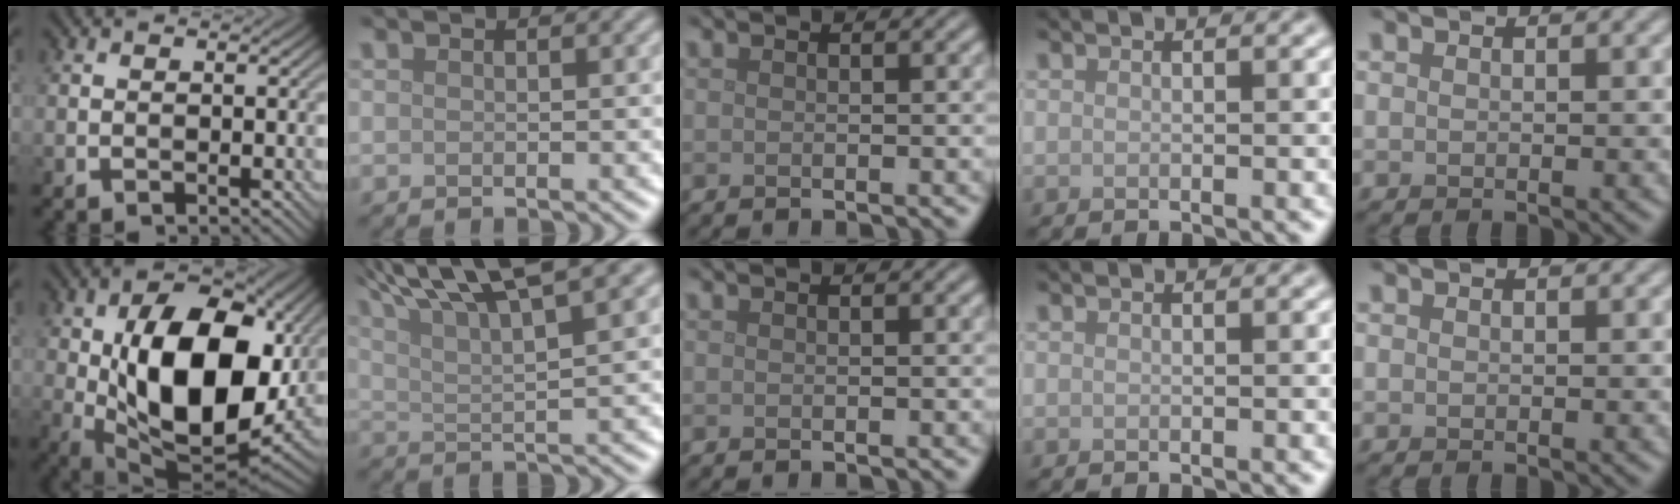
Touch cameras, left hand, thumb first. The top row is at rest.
{"thumb": {"total": 17.3, "force": [1.5, 10.3, 13.8], "torque": [-0.233, -0.010, 0.032]}, "index": {"total": 8.7, "force": [6.1, 1.8, 6.0], "torque": [-0.097, 0.021, 0.098]}}